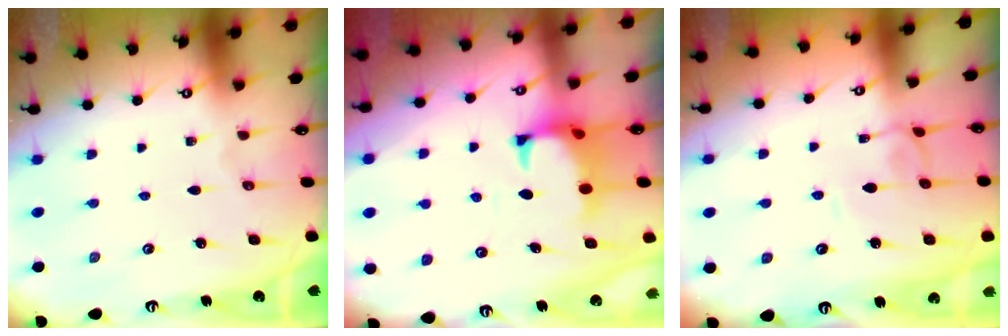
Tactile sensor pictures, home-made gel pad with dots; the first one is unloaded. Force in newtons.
{"total": 1.0, "press": 0.1, "slide": 1.0}
{"total": 3.8, "press": 3.8, "slide": 0.1}